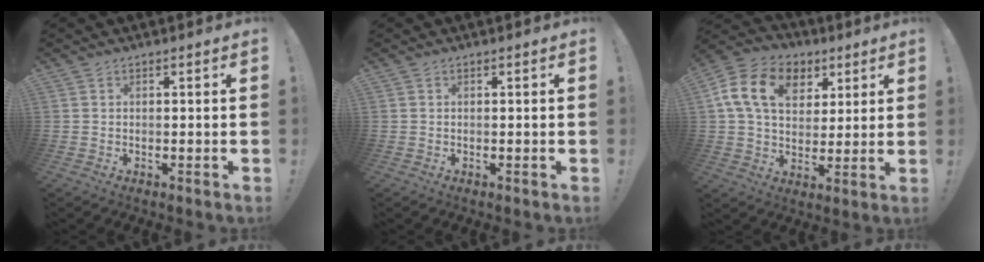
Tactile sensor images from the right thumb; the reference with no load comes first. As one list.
[{"total": 0.0}, {"total": 16.5, "force": [6.1, 11.7, 9.9], "torque": [-0.156, -0.008, 0.116]}]